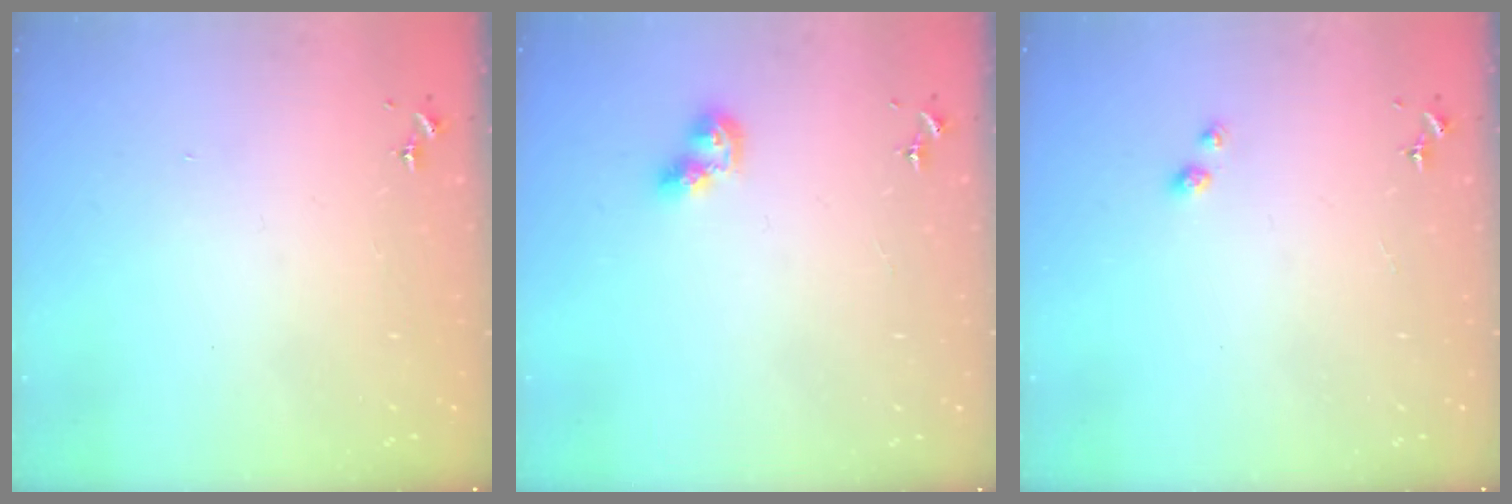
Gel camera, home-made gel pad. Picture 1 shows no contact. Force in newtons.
{"total": 6.9, "press": 6.9, "slide": 0.7}
{"total": 3.1, "press": 3.1, "slide": 0.3}